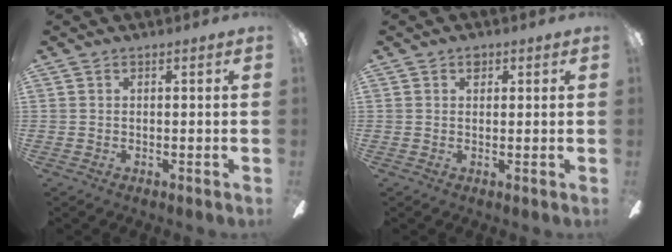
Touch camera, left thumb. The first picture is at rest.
{"total": 1.8, "force": [1.0, 1.3, 0.8], "torque": [-0.001, -0.002, 0.014]}